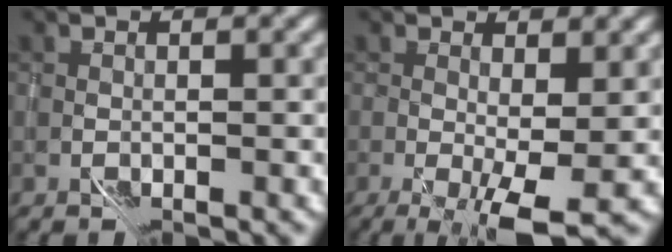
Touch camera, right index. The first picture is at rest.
{"total": 4.3, "force": [-0.2, 0.6, 4.2], "torque": [-0.072, -0.004, 0.000]}